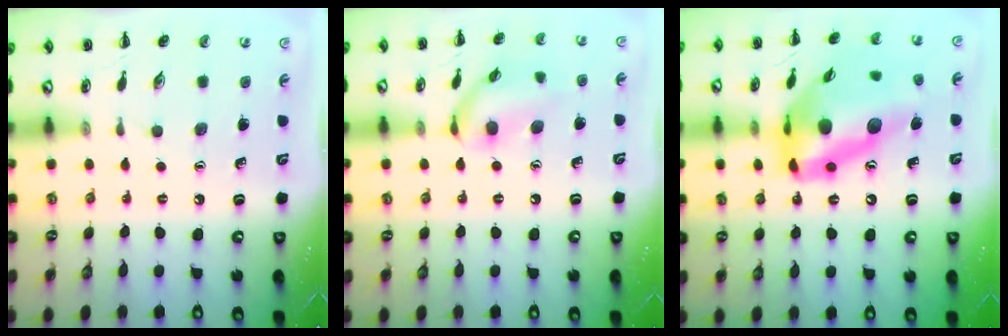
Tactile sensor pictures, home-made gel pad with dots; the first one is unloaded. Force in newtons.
{"total": 11.6, "press": 11.5, "slide": 1.7}
{"total": 17.2, "press": 16.2, "slide": 5.7}